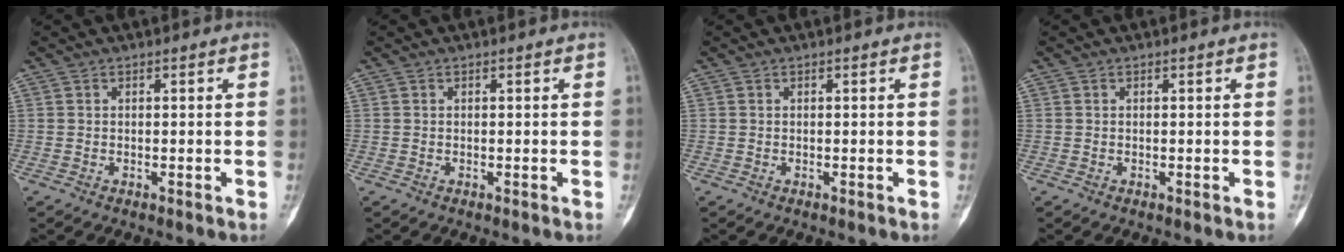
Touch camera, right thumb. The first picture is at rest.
{"total": 0.0}
{"total": 0.0}
{"total": 0.0}